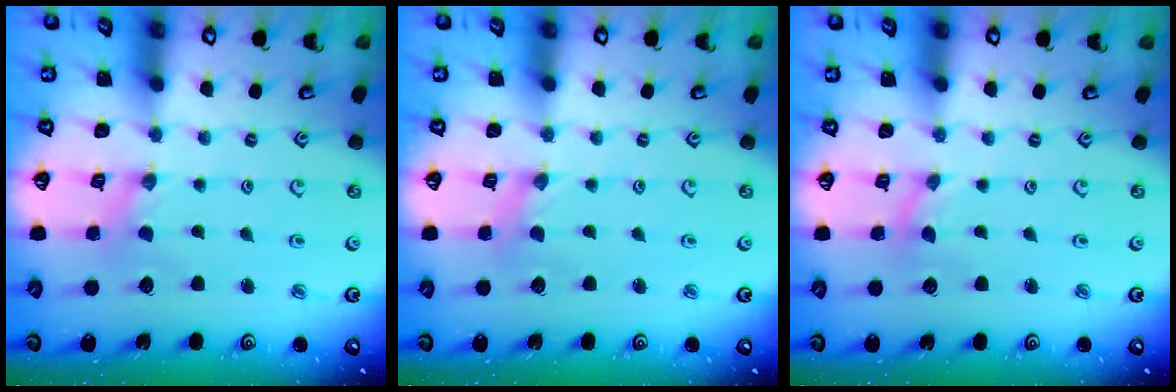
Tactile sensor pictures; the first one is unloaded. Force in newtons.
{"total": 0.0}
{"total": 0.0}